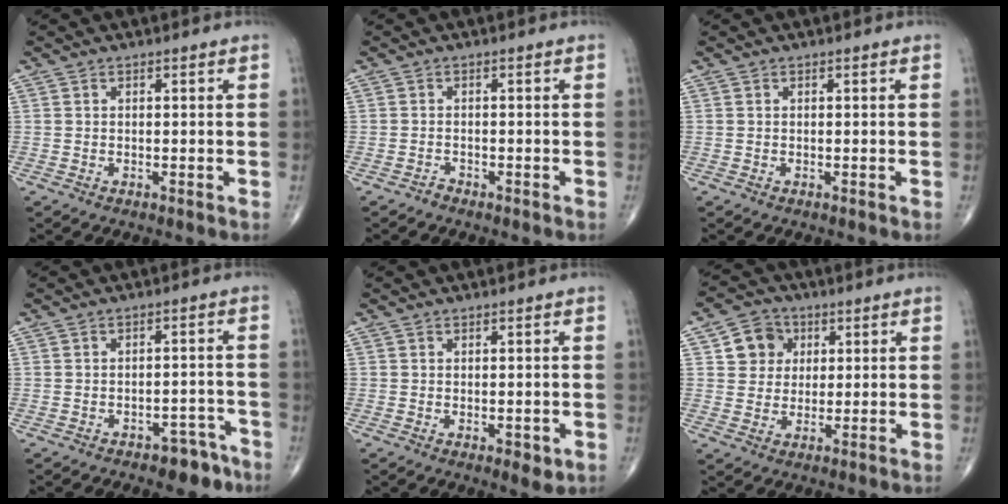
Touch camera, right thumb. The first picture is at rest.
{"total": 0.8, "force": [-0.8, 0.3, 0.0], "torque": [-0.001, 0.000, -0.017]}
{"total": 0.0}
{"total": 5.4, "force": [-3.7, 2.9, 2.7], "torque": [-0.012, 0.034, -0.044]}
{"total": 3.4, "force": [-0.8, 1.5, 2.9], "torque": [-0.029, -0.007, -0.002]}
{"total": 7.3, "force": [2.4, 6.5, 2.3], "torque": [-0.004, -0.003, 0.038]}